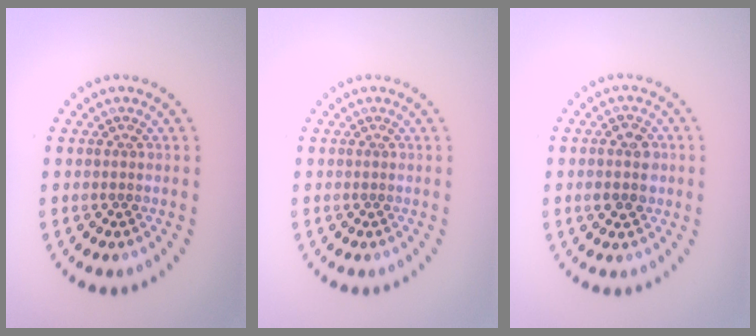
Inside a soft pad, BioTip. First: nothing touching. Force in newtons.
{"total": 0.0}
{"total": 2.7, "press": 2.7, "slide": 0.2}